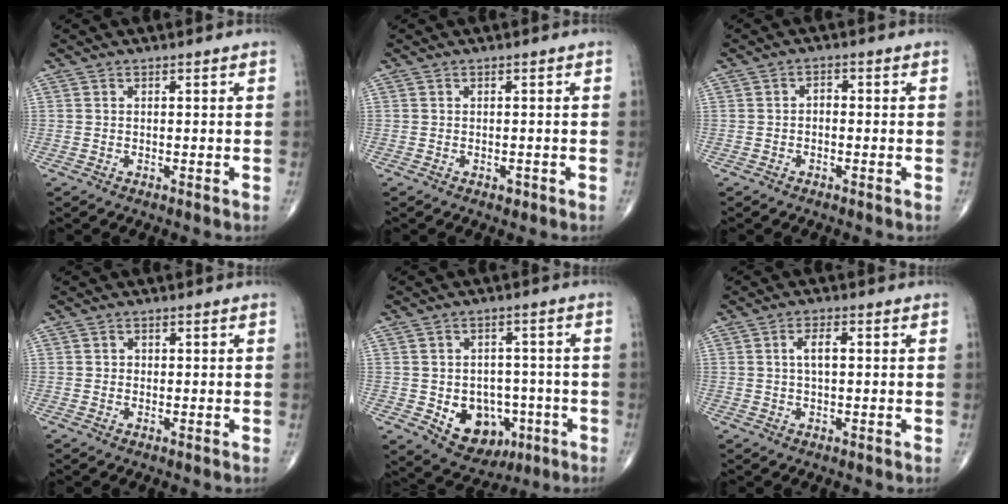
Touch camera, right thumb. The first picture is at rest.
{"total": 0.8, "force": [-0.4, 0.5, 0.4], "torque": [-0.001, 0.001, -0.006]}
{"total": 1.4, "force": [-0.4, 1.0, 1.0], "torque": [-0.004, 0.008, -0.013]}
{"total": 0.8, "force": [0.0, 0.7, 0.2], "torque": [0.003, 0.002, 0.000]}
{"total": 11.3, "force": [-3.4, 8.6, 6.4], "torque": [-0.051, 0.022, -0.034]}
{"total": 3.2, "force": [0.4, 1.3, 2.9], "torque": [-0.050, 0.005, 0.006]}